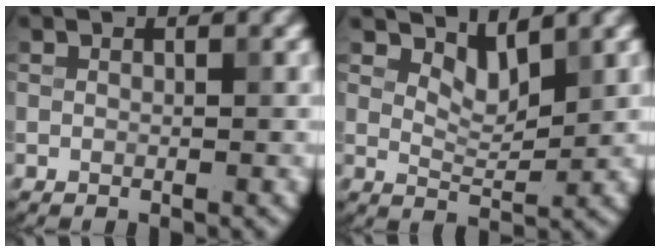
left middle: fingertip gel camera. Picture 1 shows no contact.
{"total": 2.5, "force": [2.1, 0.7, 1.1], "torque": [-0.027, -0.010, 0.037]}